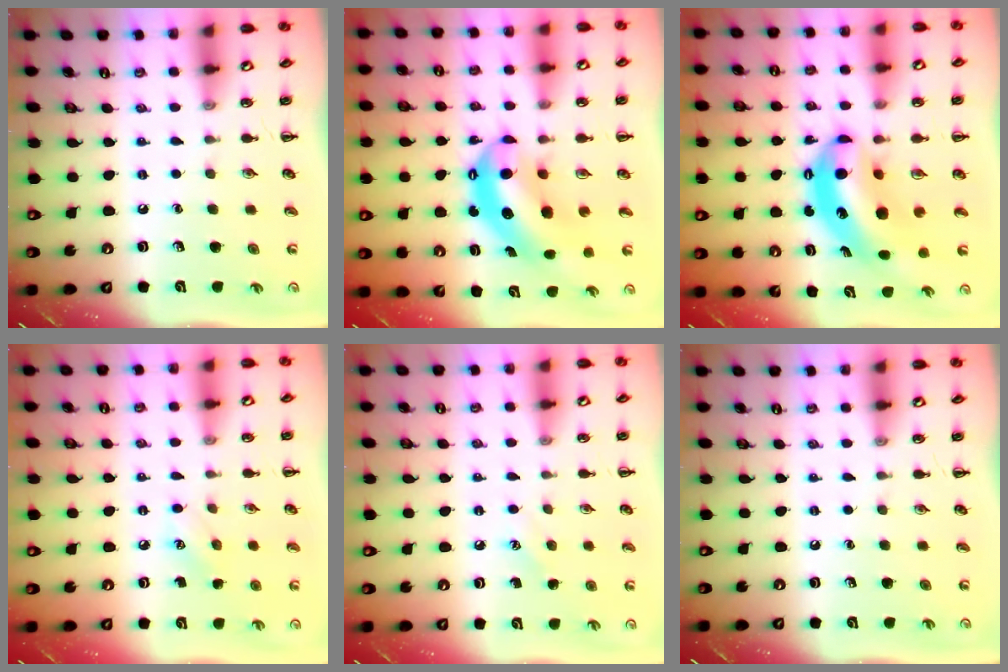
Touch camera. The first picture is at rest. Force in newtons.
{"total": 9.0, "press": 8.8, "slide": 1.9}
{"total": 8.6, "press": 8.4, "slide": 1.9}
{"total": 4.9, "press": 4.7, "slide": 1.4}
{"total": 5.4, "press": 5.2, "slide": 1.3}
{"total": 0.0}